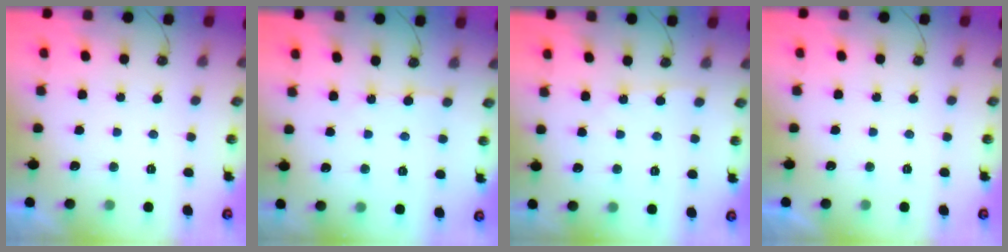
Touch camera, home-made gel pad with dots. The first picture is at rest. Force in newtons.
{"total": 3.6, "press": 3.5, "slide": 0.5}
{"total": 3.3, "press": 3.3, "slide": 0.4}
{"total": 0.0}